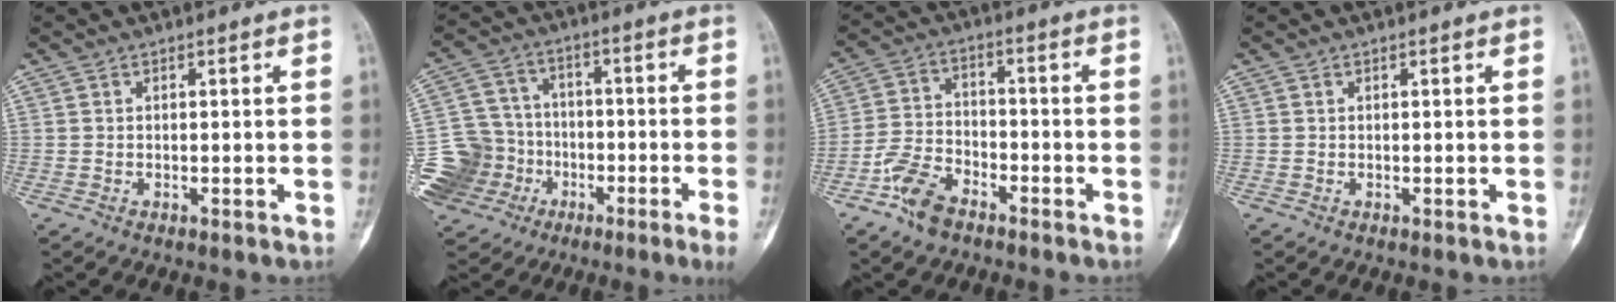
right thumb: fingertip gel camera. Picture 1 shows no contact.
{"total": 13.2, "force": [-6.5, 10.4, 4.7], "torque": [-0.090, 0.057, -0.115]}
{"total": 8.1, "force": [-5.2, 4.4, 4.4], "torque": [-0.084, 0.028, -0.104]}
{"total": 0.0}